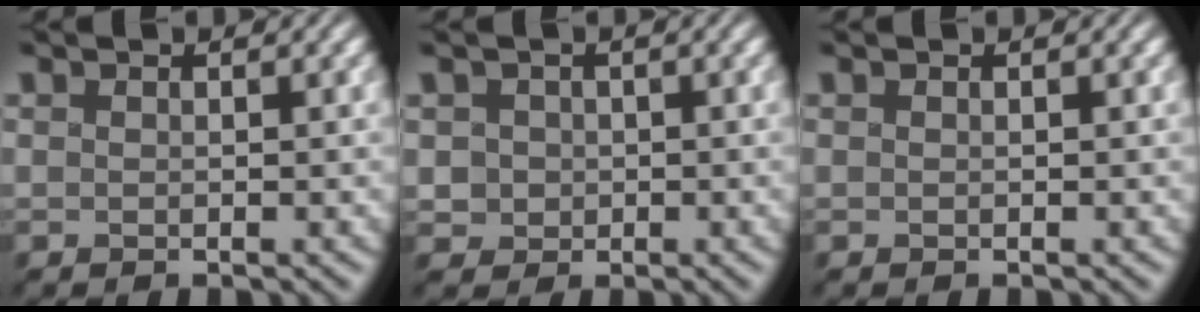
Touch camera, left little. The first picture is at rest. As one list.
[{"total": 1.3, "force": [-0.3, 1.3, -0.1], "torque": [-0.016, -0.006, 0.005]}, {"total": 0.0}]